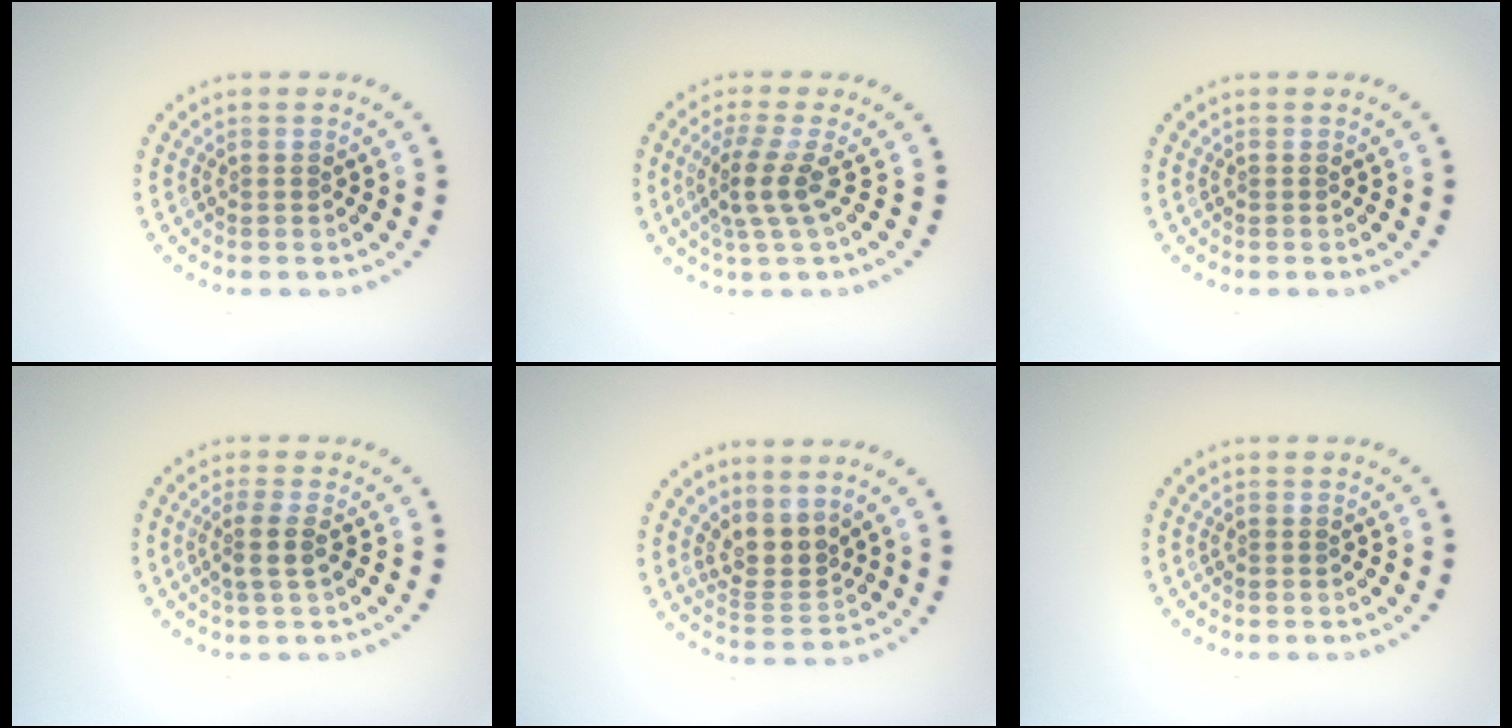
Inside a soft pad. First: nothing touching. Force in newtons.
{"total": 3.0, "press": 2.0, "slide": 2.2}
{"total": 0.0}
{"total": 1.8, "press": 1.4, "slide": 1.1}
{"total": 3.0, "press": 2.0, "slide": 2.2}
{"total": 0.0}